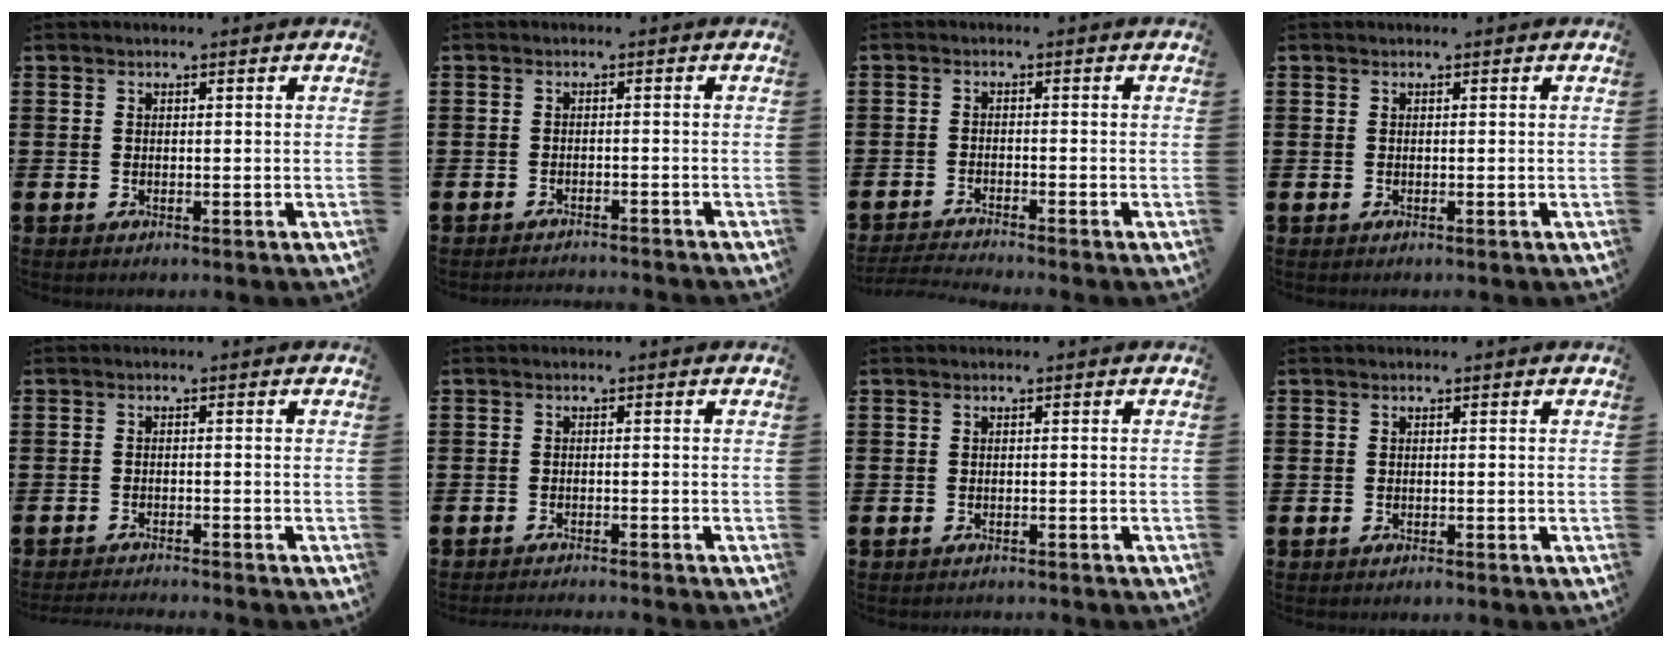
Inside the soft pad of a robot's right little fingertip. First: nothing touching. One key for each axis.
{"total": 1.3, "fx": -1.2, "fy": -0.2, "fz": 0.0, "tx": -0.001, "ty": 0.004, "tz": -0.026}
{"total": 1.5, "fx": -1.5, "fy": -0.2, "fz": 0.4, "tx": -0.007, "ty": 0.003, "tz": -0.030}
{"total": 0.0}
{"total": 1.3, "fx": -1.3, "fy": -0.2, "fz": 0.1, "tx": -0.002, "ty": 0.002, "tz": -0.026}
{"total": 1.0, "fx": -1.0, "fy": -0.2, "fz": 0.0, "tx": 0.000, "ty": 0.001, "tz": -0.021}
{"total": 0.5, "fx": -0.5, "fy": 0.0, "fz": 0.0, "tx": -0.001, "ty": -0.002, "tz": -0.011}
{"total": 0.0}